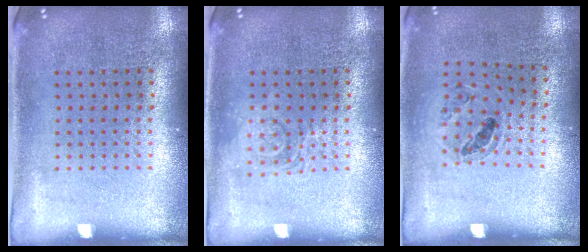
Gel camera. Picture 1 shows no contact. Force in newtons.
{"total": 2.0, "press": 2.0, "slide": 0.3}
{"total": 0.9, "press": 0.9, "slide": 0.1}